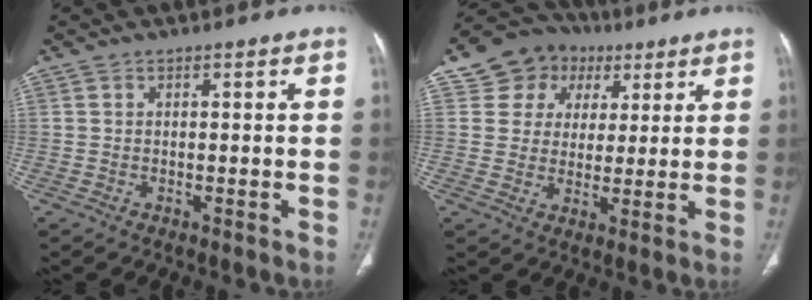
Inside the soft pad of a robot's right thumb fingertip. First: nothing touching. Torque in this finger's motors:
{"motor_torque": [-0.78, 1.12, 0.45, -0.42, 0.18]}